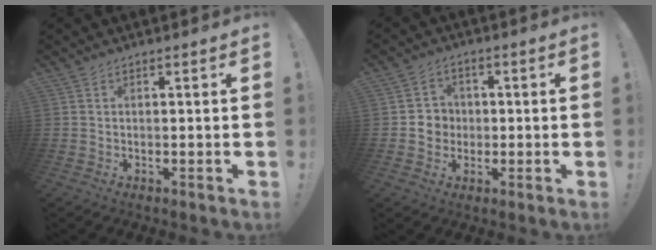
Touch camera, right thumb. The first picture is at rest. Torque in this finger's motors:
{"motor_torque": [0.00, 0.01, 0.00, 0.00, 0.00]}